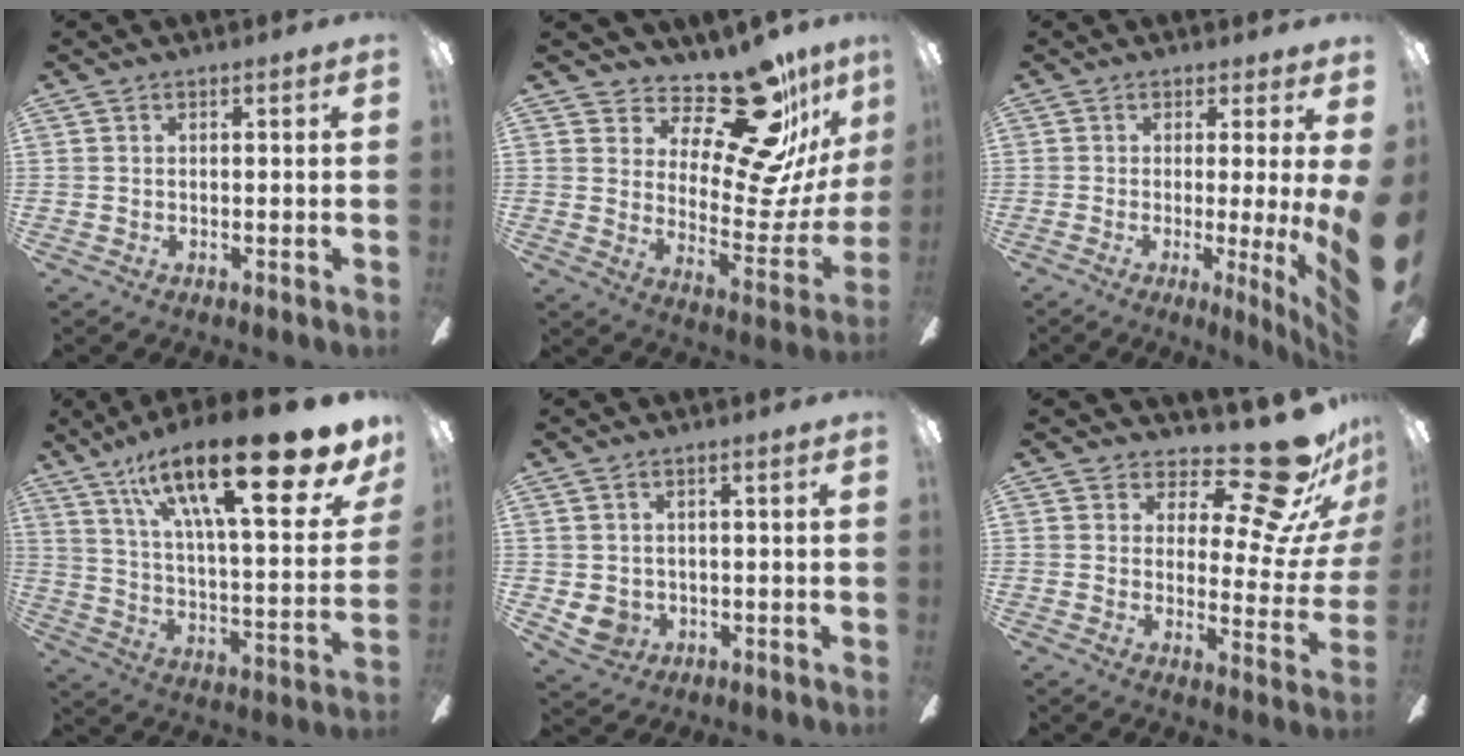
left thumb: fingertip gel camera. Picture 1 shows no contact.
{"total": 21.9, "force": [17.0, 7.1, 11.9], "torque": [-0.155, -0.143, 0.281]}
{"total": 7.9, "force": [-0.2, -0.1, 7.9], "torque": [-0.116, -0.031, 0.001]}
{"total": 27.7, "force": [16.5, 7.9, 20.8], "torque": [-0.317, -0.103, 0.268]}
{"total": 4.1, "force": [-0.1, 3.7, 1.9], "torque": [-0.060, 0.001, -0.002]}
{"total": 17.7, "force": [12.9, 5.6, 10.7], "torque": [-0.153, -0.102, 0.215]}